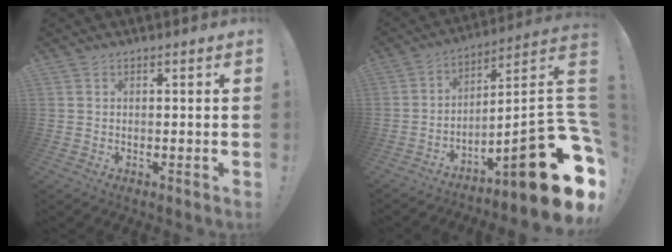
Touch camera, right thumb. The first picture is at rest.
{"total": 20.9, "force": [-9.3, 3.8, 18.3], "torque": [-0.236, 0.034, -0.148]}